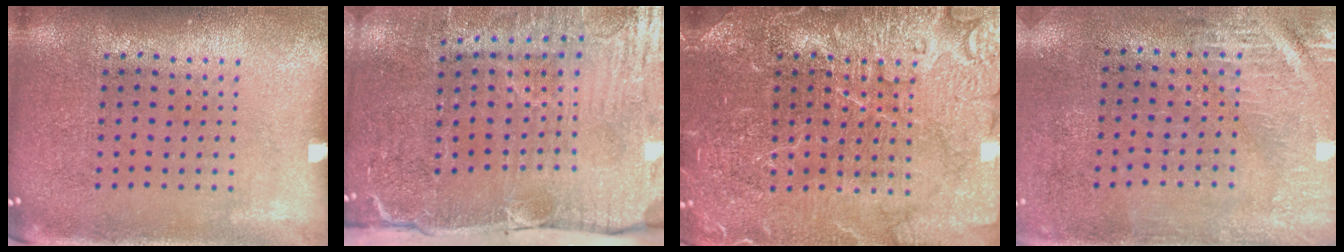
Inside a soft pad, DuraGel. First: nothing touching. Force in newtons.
{"total": 5.2, "press": 4.4, "slide": 2.8}
{"total": 4.7, "press": 4.7, "slide": 0.7}
{"total": 2.9, "press": 2.5, "slide": 1.5}